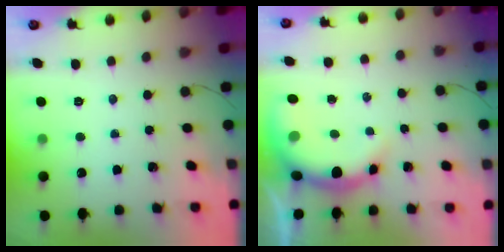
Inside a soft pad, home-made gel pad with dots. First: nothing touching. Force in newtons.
{"total": 9.3, "press": 9.2, "slide": 1.8}